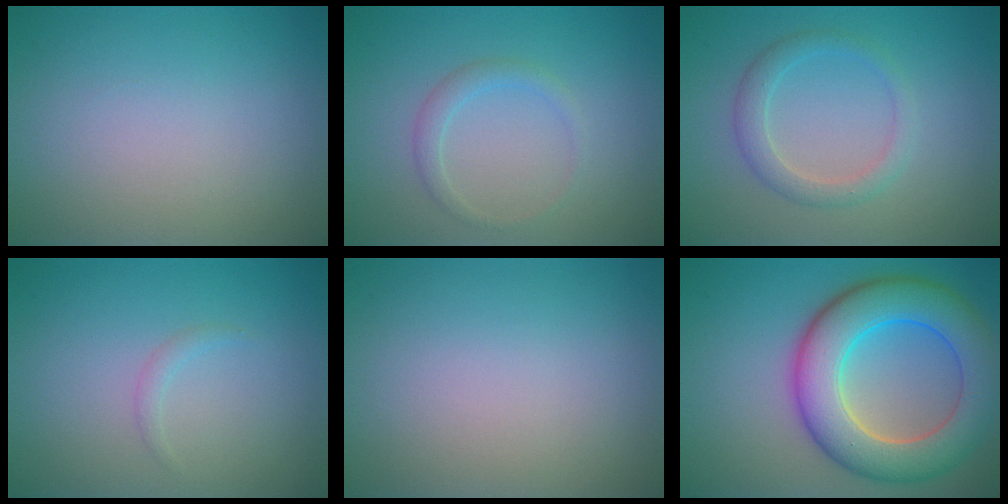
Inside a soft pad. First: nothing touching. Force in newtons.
{"total": 1.5, "press": 1.5, "slide": 0.1}
{"total": 2.4, "press": 2.4, "slide": 0.2}
{"total": 0.7, "press": 0.7, "slide": 0.1}
{"total": 0.0}
{"total": 9.8, "press": 9.8, "slide": 0.1}